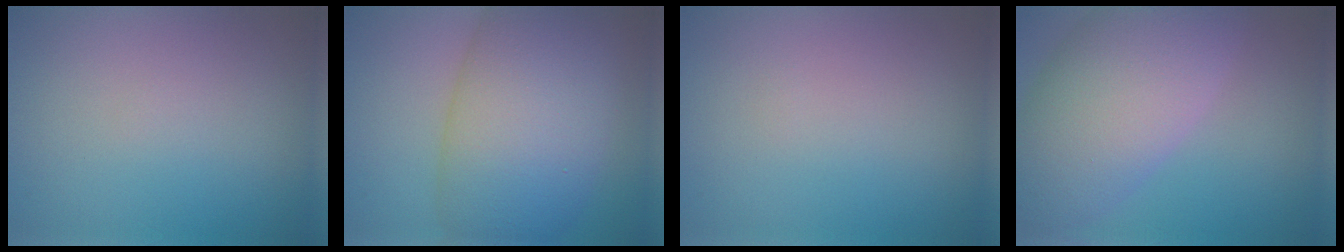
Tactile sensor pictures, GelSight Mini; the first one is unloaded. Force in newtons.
{"total": 11.3, "press": 11.3, "slide": 0.5}
{"total": 0.0}
{"total": 9.5, "press": 9.4, "slide": 0.4}